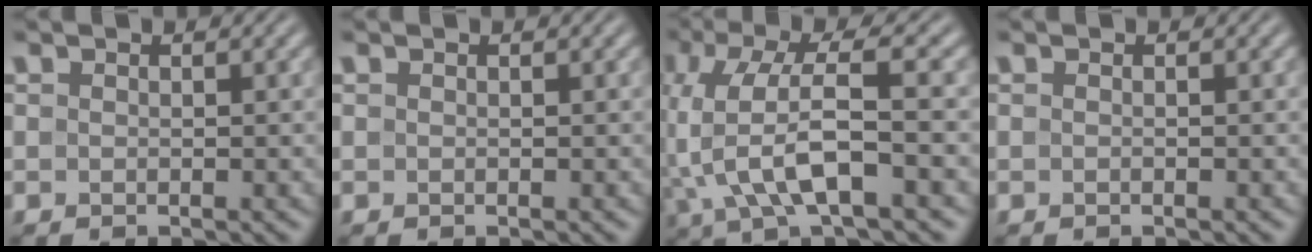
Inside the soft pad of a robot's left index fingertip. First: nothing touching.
{"total": 0.0}
{"total": 7.2, "force": [-1.8, 2.0, 6.6], "torque": [-0.147, 0.014, -0.038]}
{"total": 0.0}